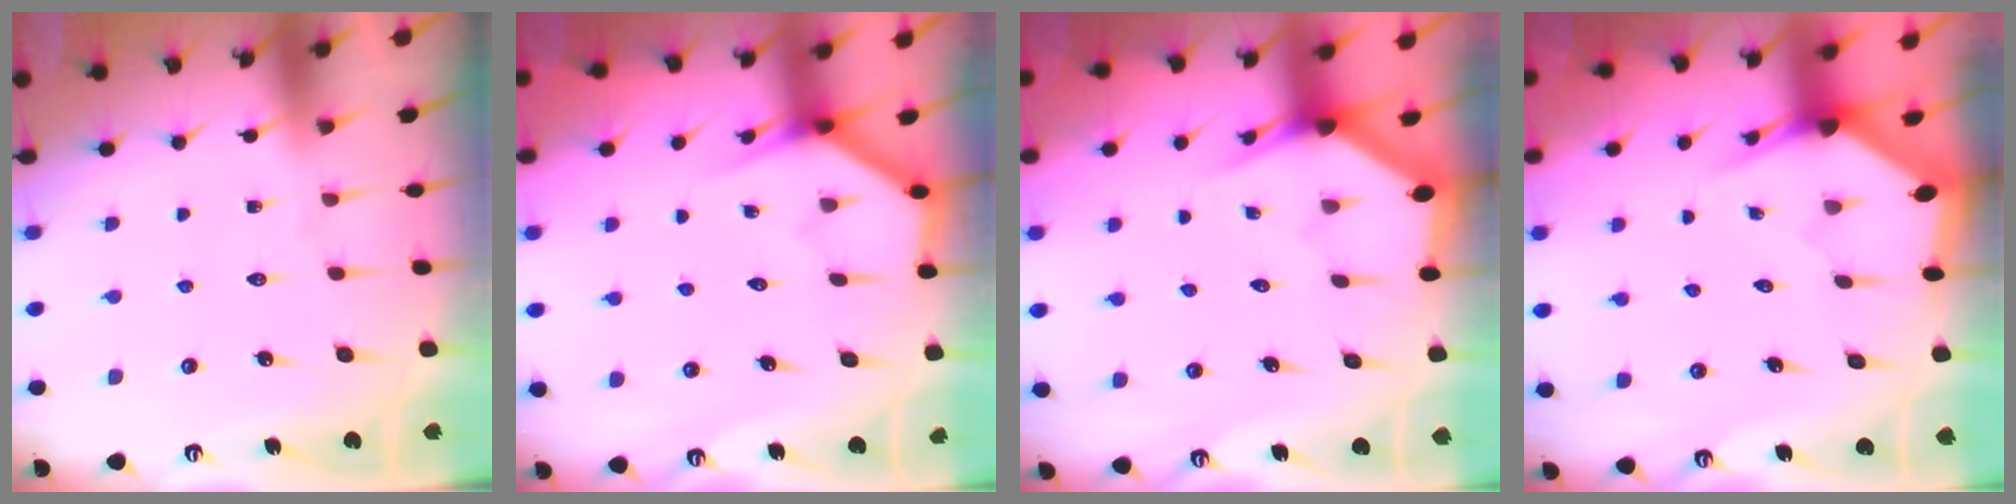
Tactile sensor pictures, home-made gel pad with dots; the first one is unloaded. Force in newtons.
{"total": 3.8, "press": 3.7, "slide": 0.3}
{"total": 2.7, "press": 2.7, "slide": 0.0}
{"total": 2.8, "press": 2.8, "slide": 0.1}